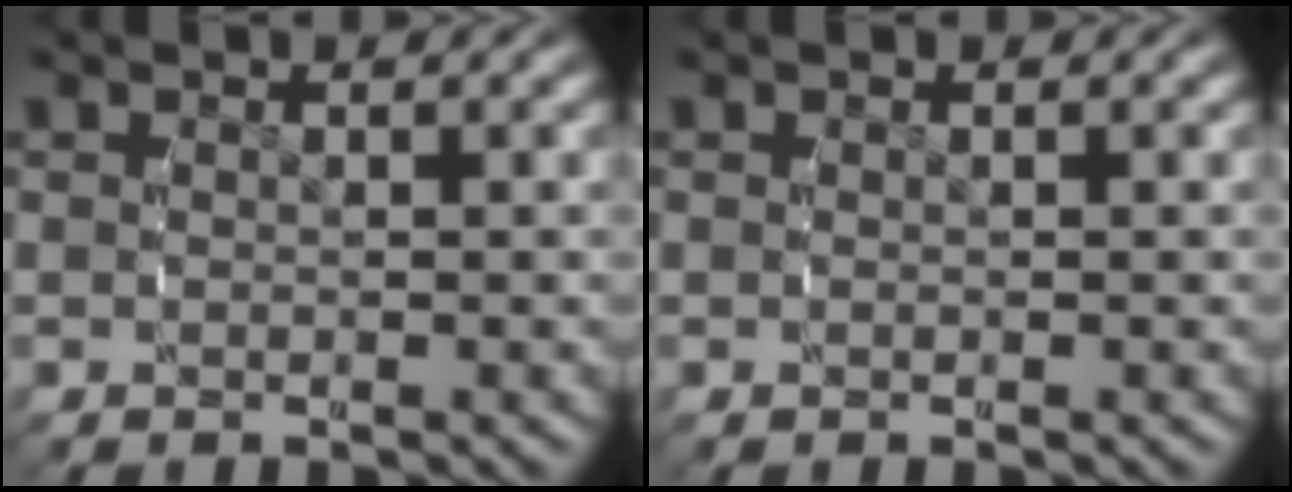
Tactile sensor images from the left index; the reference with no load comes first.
{"total": 0.0}